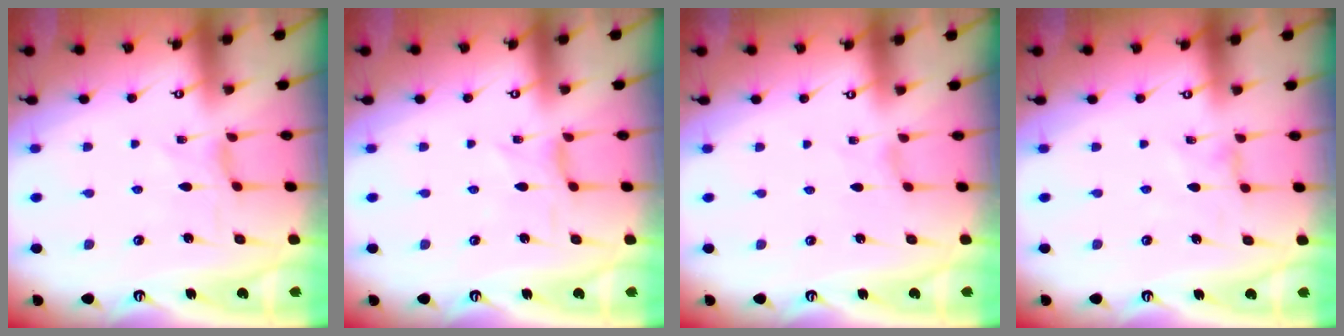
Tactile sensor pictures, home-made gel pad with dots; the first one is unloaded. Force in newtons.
{"total": 0.0}
{"total": 0.7, "press": 0.6, "slide": 0.2}
{"total": 0.0}